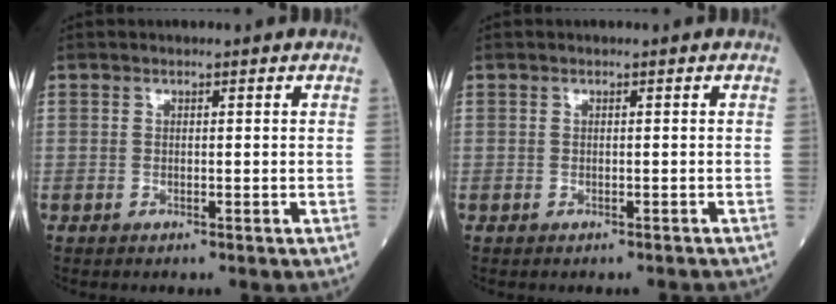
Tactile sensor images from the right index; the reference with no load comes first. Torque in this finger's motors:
{"motor_torque": [-0.37, 0.02, 0.04, 0.03]}